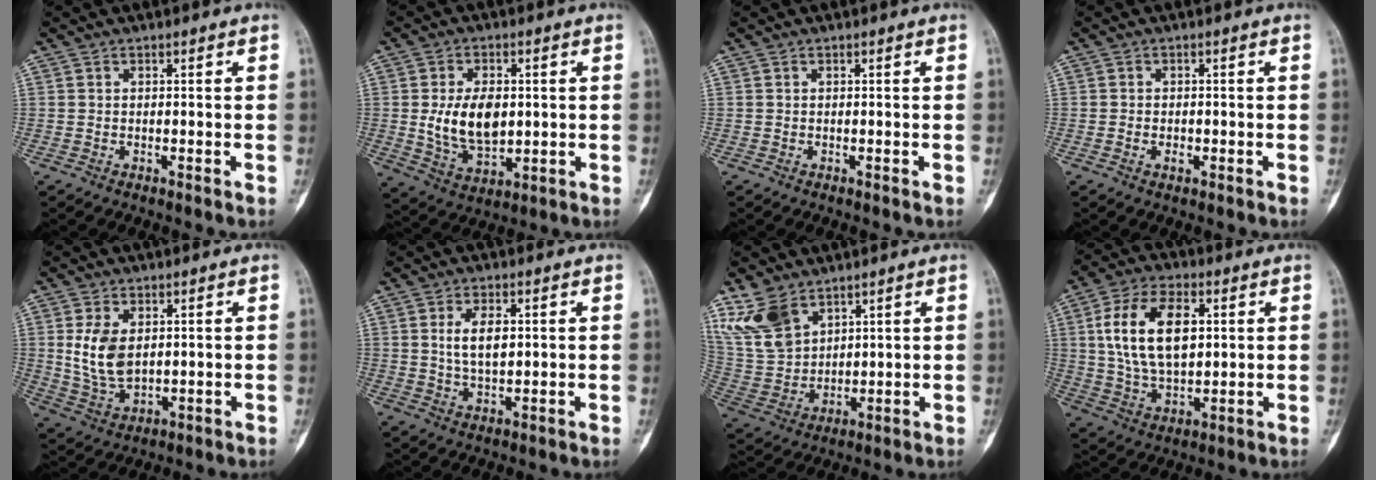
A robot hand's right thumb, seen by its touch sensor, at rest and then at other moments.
{"total": 11.1, "force": [0.7, 6.8, 8.7], "torque": [-0.139, -0.012, 0.023]}
{"total": 0.0}
{"total": 1.6, "force": [-0.5, 1.1, 1.1], "torque": [-0.012, 0.004, -0.008]}
{"total": 8.8, "force": [1.5, 5.5, 6.7], "torque": [-0.121, -0.013, 0.045]}
{"total": 5.9, "force": [1.2, 3.0, 5.0], "torque": [-0.084, -0.009, 0.025]}
{"total": 11.5, "force": [7.3, 6.9, 5.5], "torque": [-0.102, -0.024, 0.168]}
{"total": 15.8, "force": [3.4, 9.0, 12.5], "torque": [-0.218, -0.003, 0.065]}